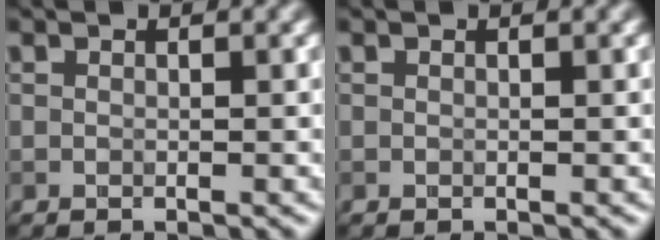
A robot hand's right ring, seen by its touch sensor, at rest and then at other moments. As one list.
[{"total": 0.0}]